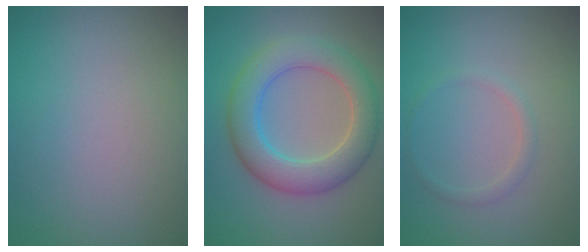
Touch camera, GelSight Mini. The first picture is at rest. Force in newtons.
{"total": 4.7, "press": 4.7, "slide": 0.5}
{"total": 1.0, "press": 1.0, "slide": 0.1}